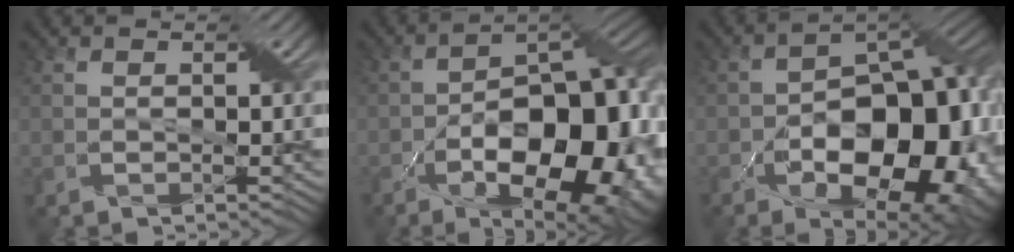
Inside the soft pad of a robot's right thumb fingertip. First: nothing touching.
{"total": 18.5, "force": [-6.5, 9.4, 14.5], "torque": [-0.190, -0.010, -0.095]}
{"total": 18.2, "force": [-6.3, 10.8, 13.2], "torque": [-0.154, -0.007, -0.083]}